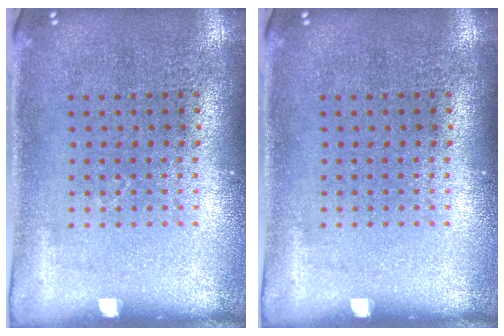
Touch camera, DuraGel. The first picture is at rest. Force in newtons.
{"total": 0.0}